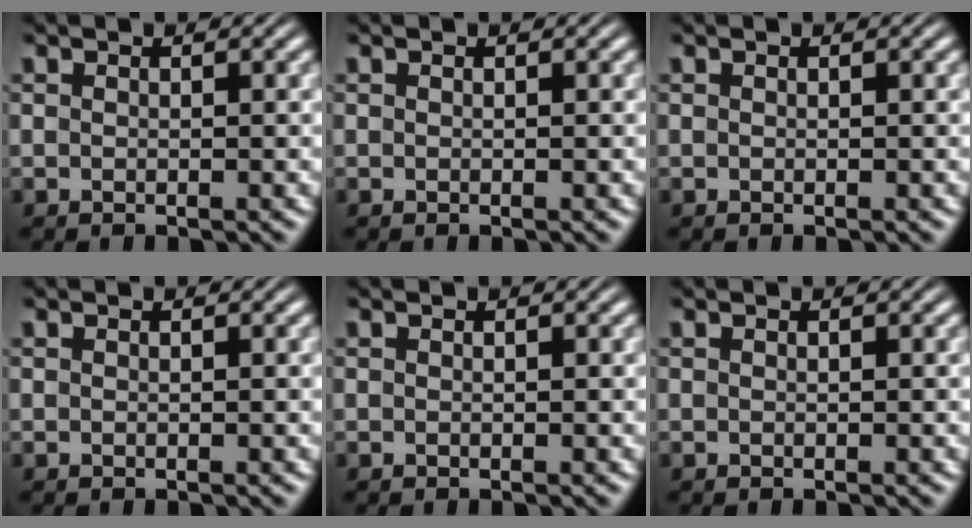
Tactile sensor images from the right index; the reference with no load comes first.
{"total": 0.0}
{"total": 0.0}
{"total": 0.0}
{"total": 0.0}
{"total": 0.0}